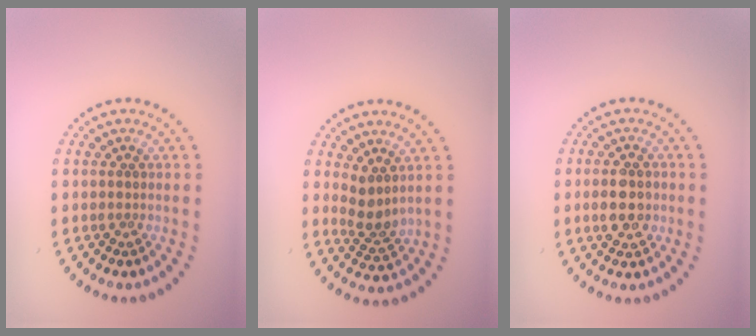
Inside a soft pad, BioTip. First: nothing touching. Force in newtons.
{"total": 2.5, "press": 1.9, "slide": 1.6}
{"total": 3.6, "press": 3.6, "slide": 0.2}